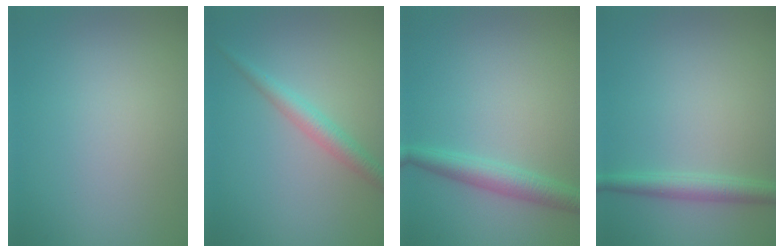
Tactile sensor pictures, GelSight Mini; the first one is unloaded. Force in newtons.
{"total": 2.3, "press": 2.3, "slide": 0.1}
{"total": 2.8, "press": 2.8, "slide": 0.0}
{"total": 2.3, "press": 2.3, "slide": 0.0}